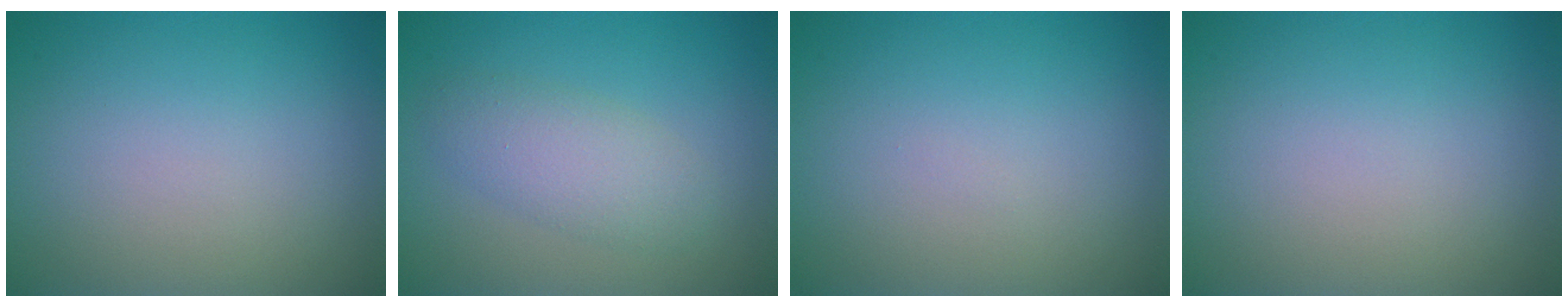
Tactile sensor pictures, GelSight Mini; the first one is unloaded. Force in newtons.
{"total": 3.3, "press": 3.3, "slide": 0.2}
{"total": 0.0}
{"total": 0.0}